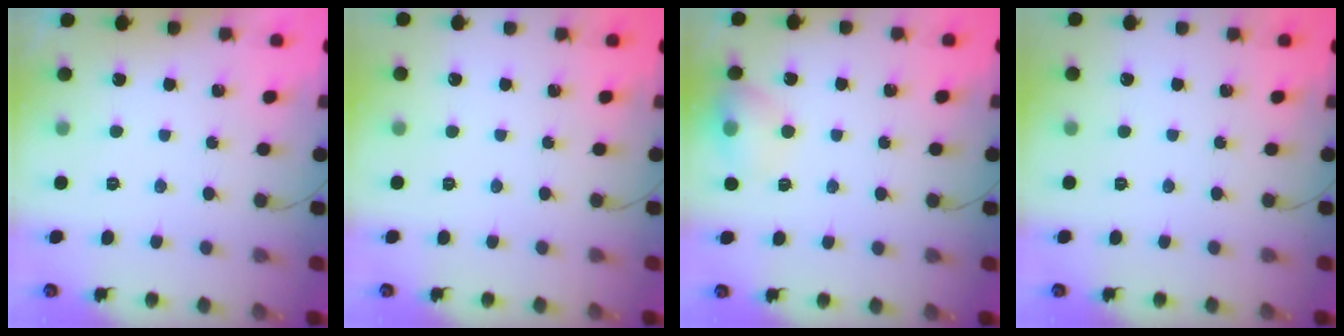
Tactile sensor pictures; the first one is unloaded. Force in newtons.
{"total": 0.0}
{"total": 9.8, "press": 9.7, "slide": 1.5}
{"total": 0.0}